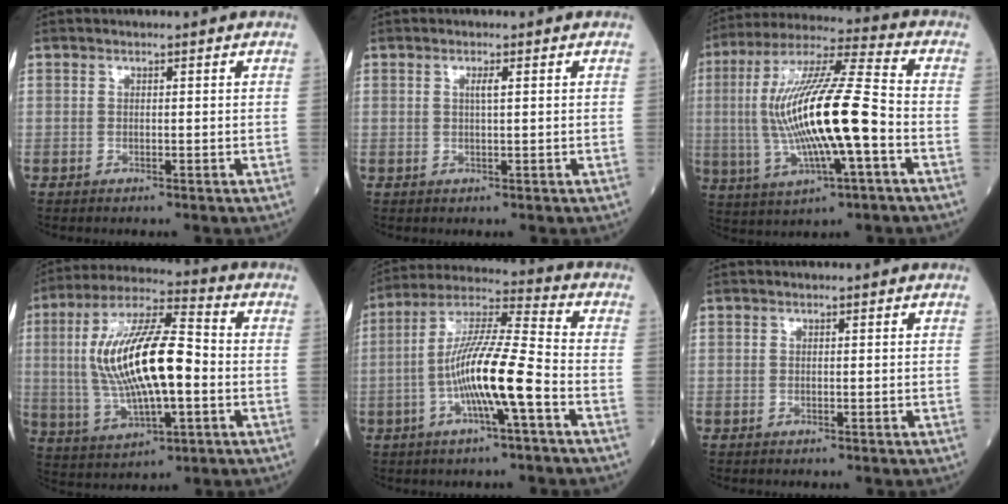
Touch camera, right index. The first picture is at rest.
{"total": 1.2, "force": [0.4, 0.0, 1.1], "torque": [-0.024, 0.001, 0.006]}
{"total": 19.3, "force": [-2.3, 2.4, 19.0], "torque": [-0.382, 0.007, -0.040]}
{"total": 17.5, "force": [-0.5, 4.7, 16.8], "torque": [-0.336, 0.015, -0.006]}
{"total": 13.4, "force": [-3.9, 0.7, 12.8], "torque": [-0.244, 0.007, -0.076]}
{"total": 0.0}